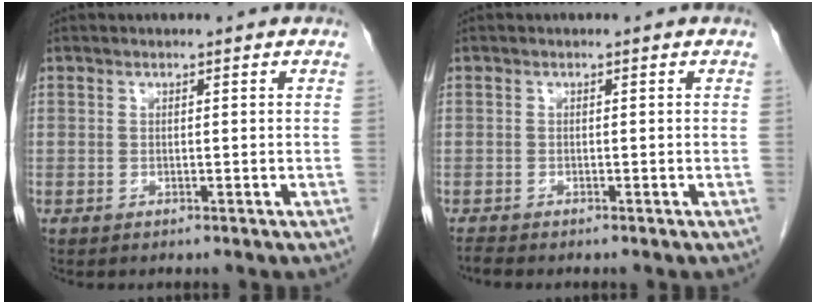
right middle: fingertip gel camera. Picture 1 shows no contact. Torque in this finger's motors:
{"motor_torque": [0.06, 0.07, -0.02, 0.00]}